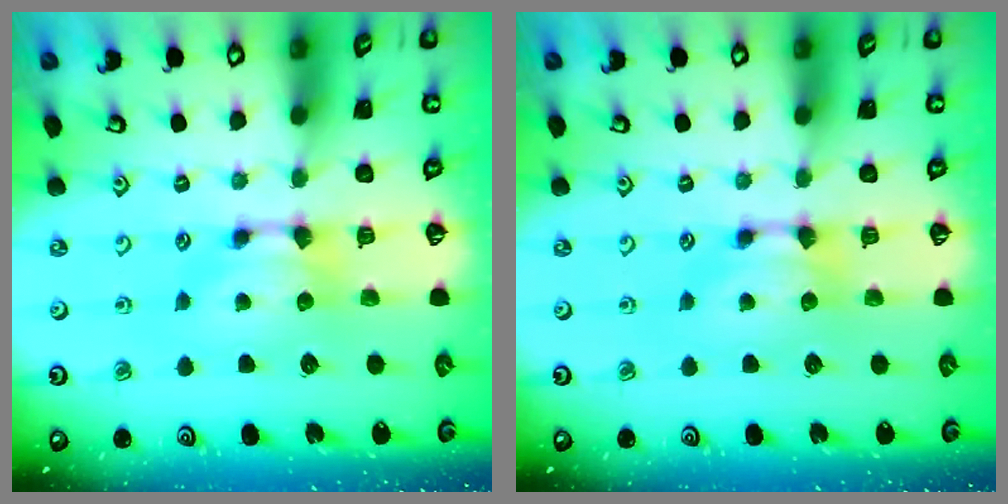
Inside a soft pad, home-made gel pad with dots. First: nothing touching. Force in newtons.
{"total": 0.0}